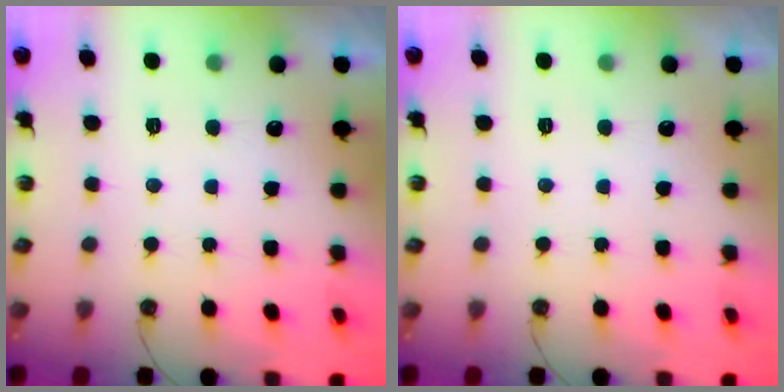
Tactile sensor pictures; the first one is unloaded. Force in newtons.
{"total": 0.0}